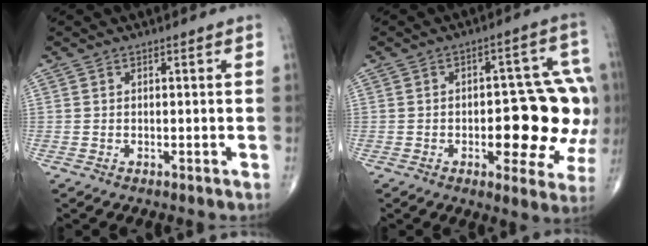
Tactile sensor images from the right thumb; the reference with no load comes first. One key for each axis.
{"total": 17.1, "fx": -1.5, "fy": 7.0, "fz": 15.5, "tx": -0.171, "ty": 0.019, "tz": -0.011}